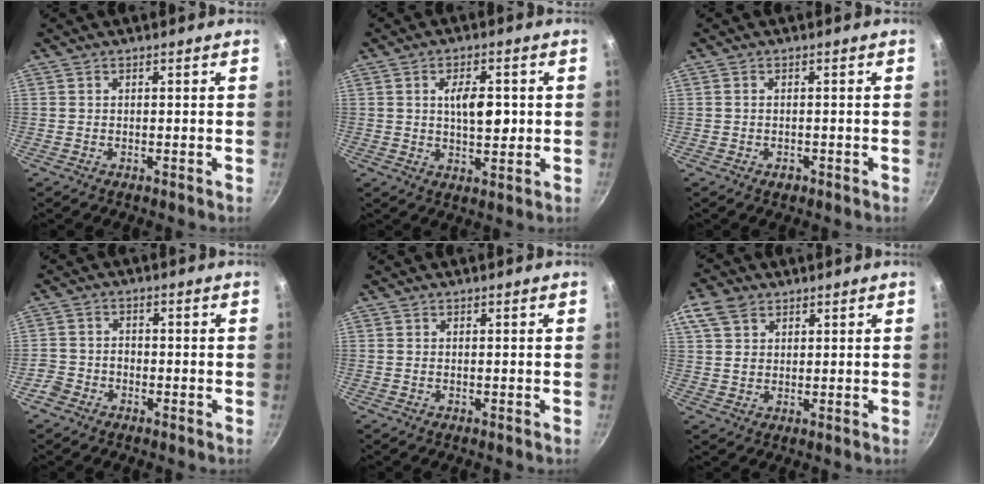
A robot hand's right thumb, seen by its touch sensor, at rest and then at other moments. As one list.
[{"total": 7.4, "force": [0.8, 3.7, 6.3], "torque": [-0.083, -0.003, 0.011]}, {"total": 1.4, "force": [-0.7, 0.9, 0.8], "torque": [-0.013, 0.005, -0.008]}, {"total": 3.8, "force": [-2.4, 2.7, 1.1], "torque": [-0.011, 0.033, -0.048]}, {"total": 0.0}, {"total": 6.8, "force": [3.5, 4.7, 3.5], "torque": [-0.057, -0.001, 0.062]}]